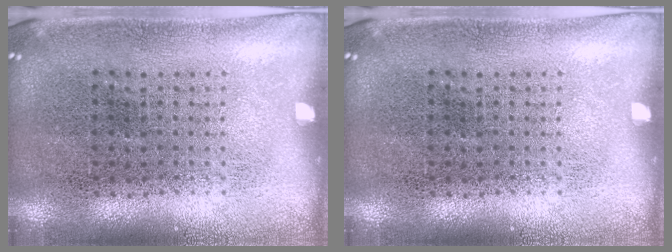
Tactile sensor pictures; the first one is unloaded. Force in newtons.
{"total": 0.0}